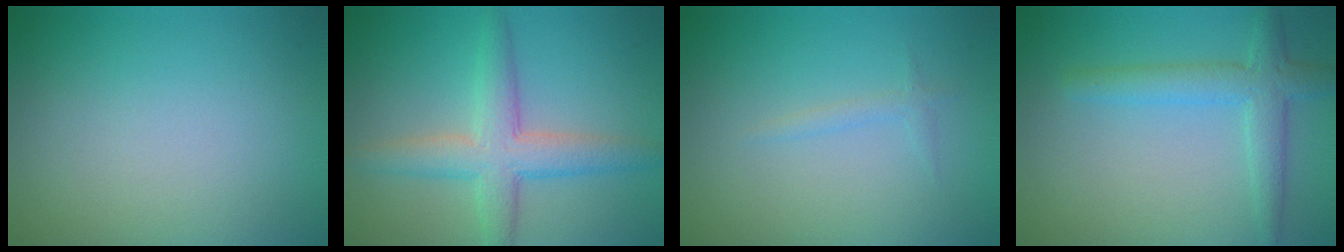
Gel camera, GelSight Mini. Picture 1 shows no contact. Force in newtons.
{"total": 4.8, "press": 4.8, "slide": 0.2}
{"total": 0.8, "press": 0.8, "slide": 0.1}
{"total": 3.5, "press": 3.5, "slide": 0.2}